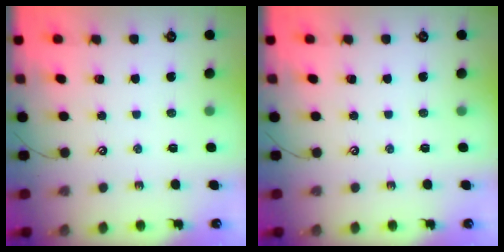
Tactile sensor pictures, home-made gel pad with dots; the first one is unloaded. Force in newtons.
{"total": 0.0}